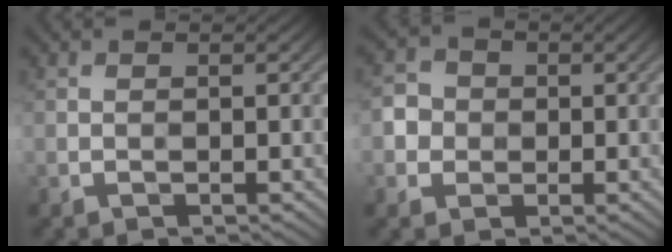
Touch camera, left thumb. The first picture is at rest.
{"total": 3.2, "force": [-0.3, 3.1, 0.5], "torque": [-0.009, -0.001, -0.012]}